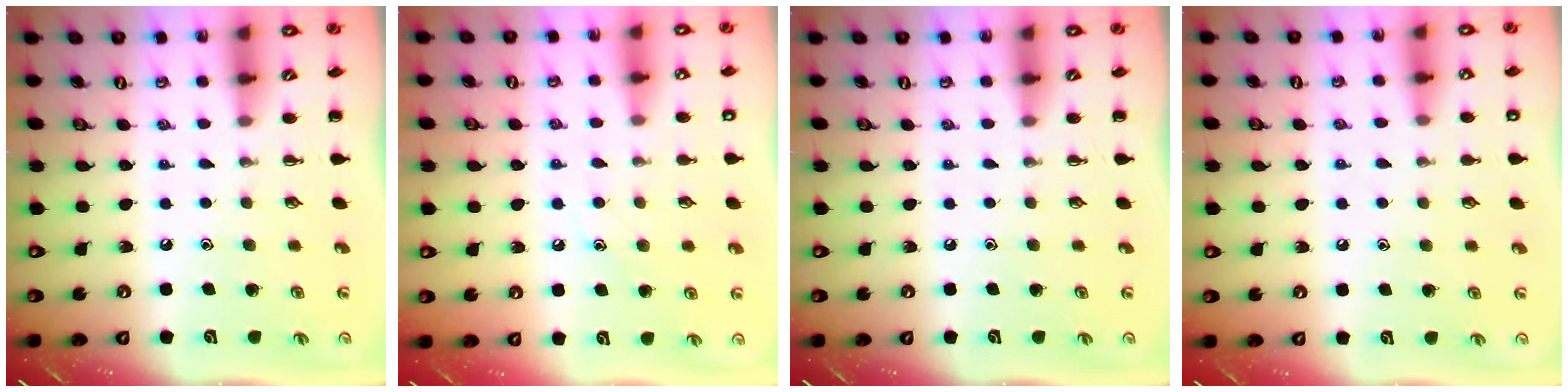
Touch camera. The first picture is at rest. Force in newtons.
{"total": 8.0, "press": 7.8, "slide": 1.6}
{"total": 0.0}
{"total": 6.7, "press": 6.3, "slide": 2.3}